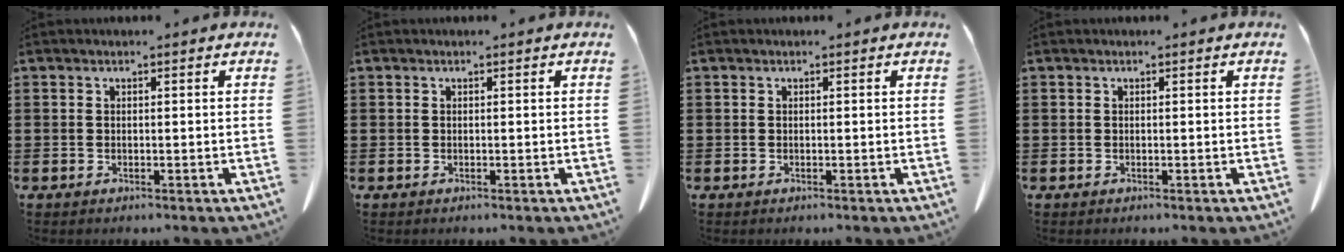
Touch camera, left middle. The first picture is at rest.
{"total": 0.0}
{"total": 0.0}
{"total": 0.0}